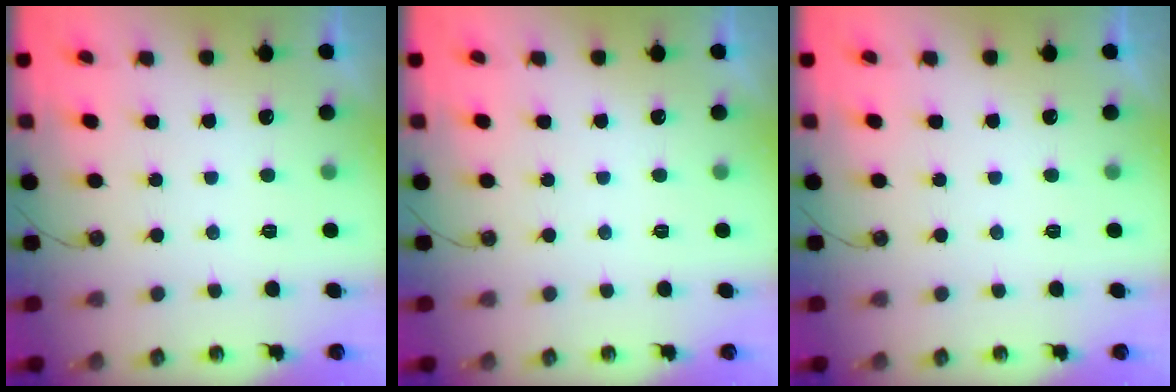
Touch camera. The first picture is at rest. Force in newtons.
{"total": 0.0}
{"total": 0.0}